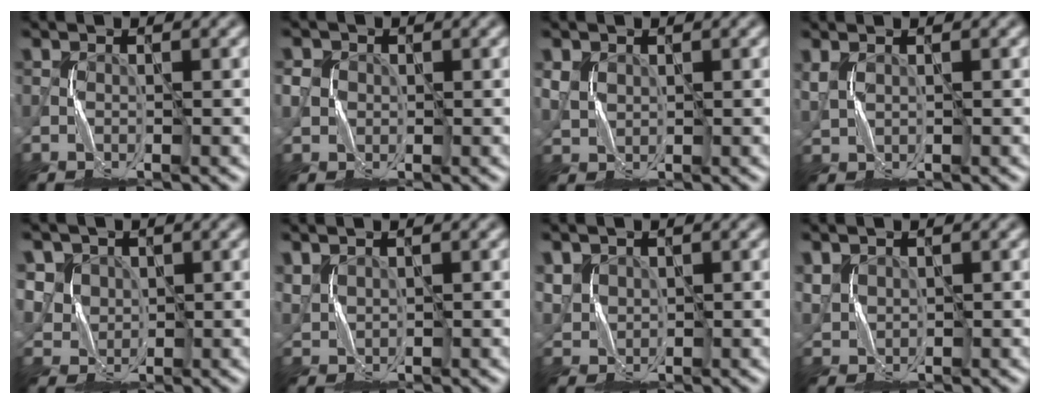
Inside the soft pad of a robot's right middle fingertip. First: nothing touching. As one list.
[{"total": 2.1, "force": [0.2, 2.1, 0.5], "torque": [-0.026, 0.001, -0.002]}, {"total": 1.7, "force": [0.8, 1.3, 0.6], "torque": [-0.028, -0.004, 0.019]}, {"total": 1.4, "force": [0.7, 0.7, 1.0], "torque": [-0.034, 0.000, 0.019]}, {"total": 4.6, "force": [2.2, 3.9, 1.4], "torque": [-0.051, 0.004, 0.045]}, {"total": 1.7, "force": [1.3, 0.9, 0.8], "torque": [-0.032, -0.001, 0.032]}, {"total": 2.5, "force": [1.4, 1.8, 1.0], "torque": [-0.040, -0.001, 0.031]}, {"total": 1.8, "force": [1.1, 1.2, 0.7], "torque": [-0.032, -0.002, 0.027]}]